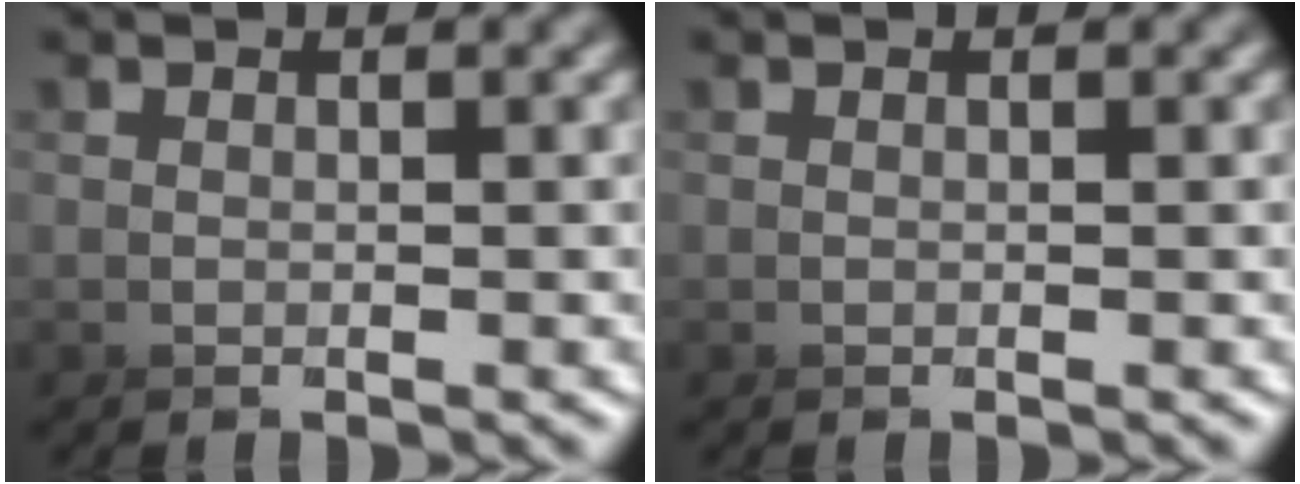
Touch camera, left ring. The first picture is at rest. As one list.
[{"total": 0.0}]